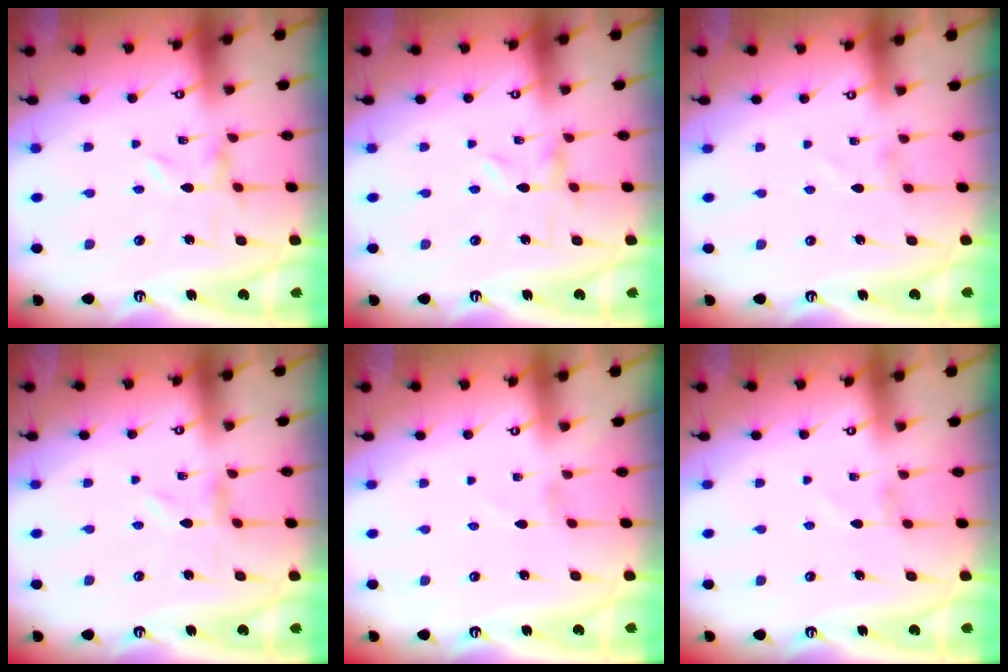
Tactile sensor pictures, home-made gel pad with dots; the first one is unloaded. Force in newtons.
{"total": 0.0}
{"total": 0.6, "press": 0.6, "slide": 0.2}
{"total": 0.0}
{"total": 1.2, "press": 1.2, "slide": 0.1}
{"total": 1.1, "press": 1.0, "slide": 0.4}